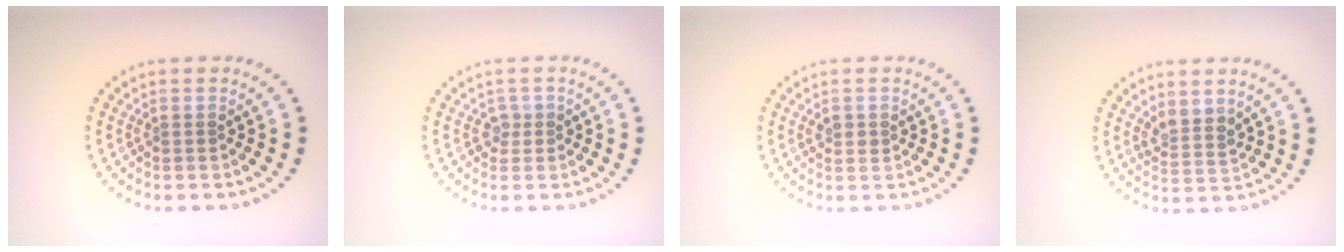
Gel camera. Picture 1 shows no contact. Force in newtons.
{"total": 1.2, "press": 1.0, "slide": 0.7}
{"total": 1.1, "press": 1.1, "slide": 0.3}
{"total": 2.4, "press": 1.9, "slide": 1.4}